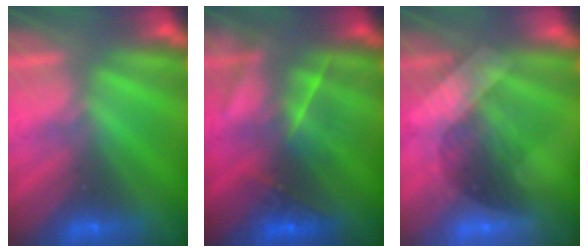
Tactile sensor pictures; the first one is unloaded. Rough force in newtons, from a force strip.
{"total": 2.8}
{"total": 3.0}